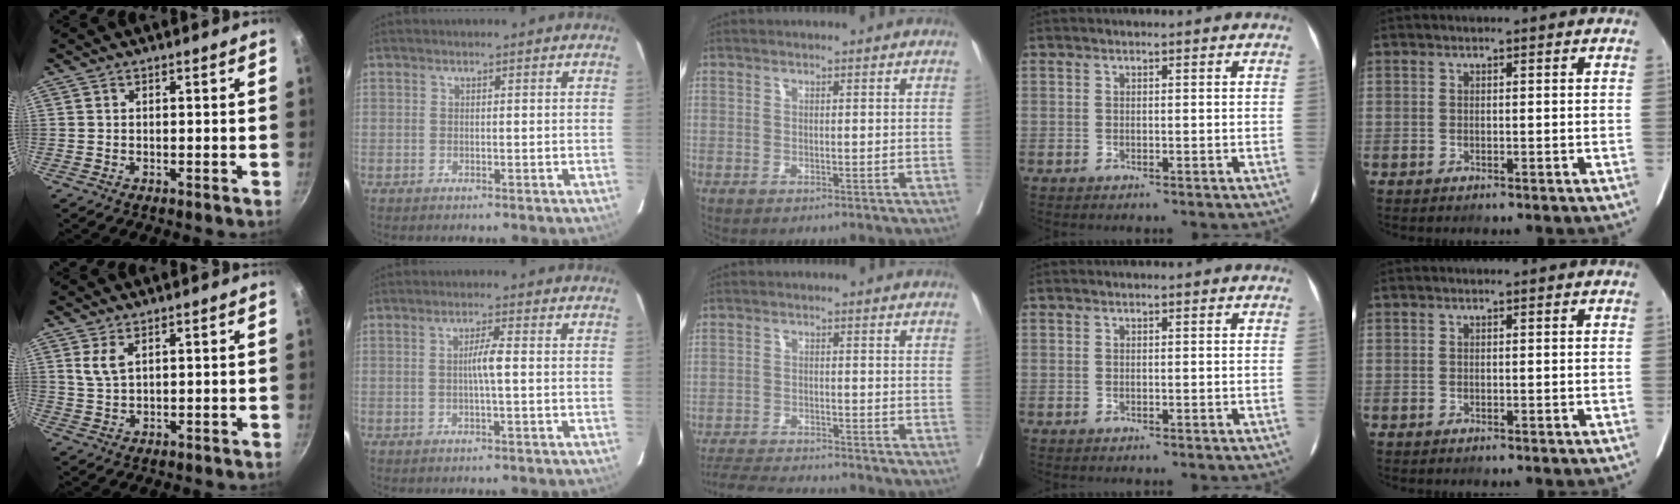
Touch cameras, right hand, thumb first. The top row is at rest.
{"thumb": {"total": 3.2, "force": [1.6, 1.4, 2.4], "torque": [-0.051, -0.004, 0.041]}, "index": {"total": 2.9, "force": [-0.1, -0.2, 2.9], "torque": [-0.051, 0.000, -0.002]}, "middle": {"total": 7.5, "force": [-7.2, -0.2, 1.9], "torque": [-0.030, -0.013, -0.121]}}